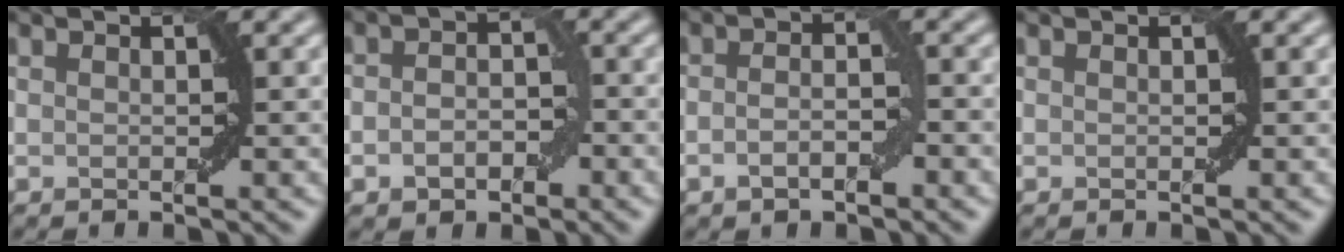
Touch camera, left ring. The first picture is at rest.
{"total": 3.2, "force": [-1.0, 2.1, 2.1], "torque": [-0.029, -0.001, -0.021]}
{"total": 2.5, "force": [-1.0, 1.0, 2.1], "torque": [-0.037, 0.001, -0.020]}
{"total": 0.0}